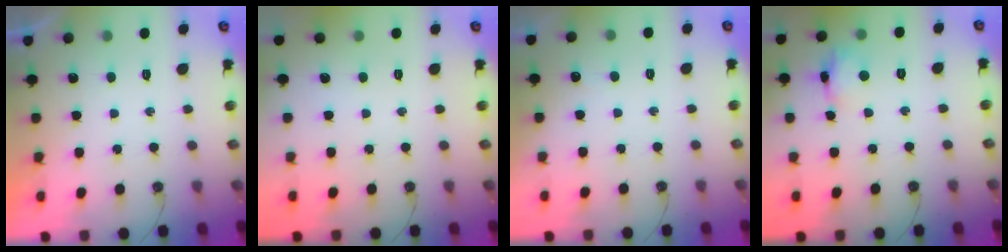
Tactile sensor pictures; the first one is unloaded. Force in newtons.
{"total": 0.0}
{"total": 12.4, "press": 2.6, "slide": 12.1}
{"total": 8.0, "press": 7.9, "slide": 0.5}